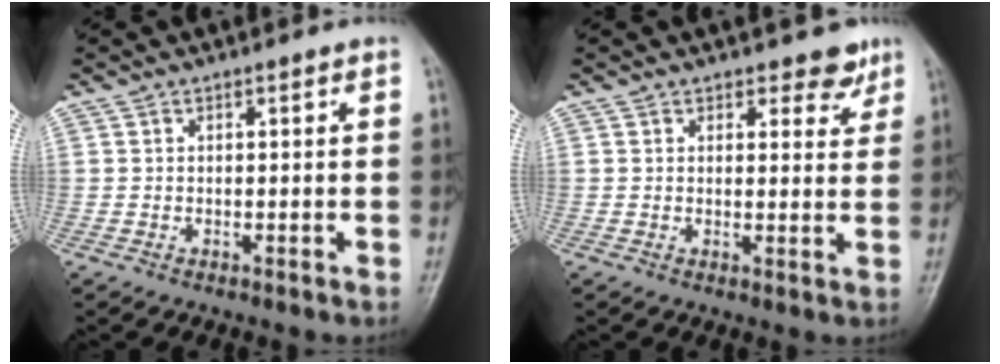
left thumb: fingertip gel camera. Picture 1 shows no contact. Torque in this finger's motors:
{"motor_torque": [-0.12, -0.12, 0.01, -0.07, 0.00]}